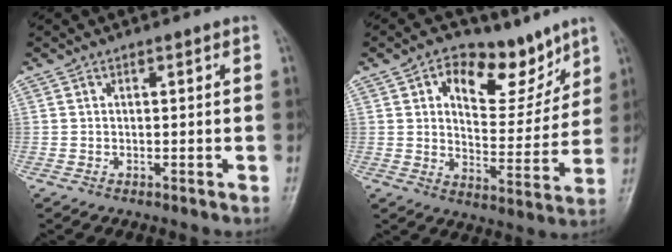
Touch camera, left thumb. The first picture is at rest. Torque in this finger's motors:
{"motor_torque": [-0.02, 0.33, 0.04, -0.28, 0.16]}